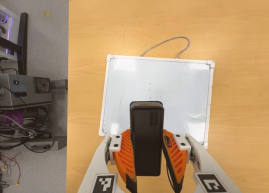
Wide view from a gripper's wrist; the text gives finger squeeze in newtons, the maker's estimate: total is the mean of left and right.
{"total": 6.9, "left": 5.8, "right": 8.1}